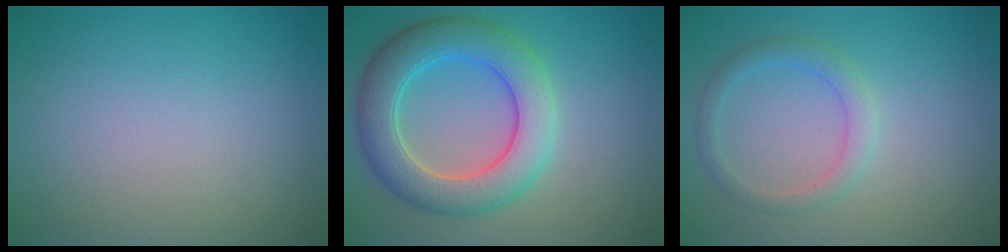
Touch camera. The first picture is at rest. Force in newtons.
{"total": 6.8, "press": 6.8, "slide": 0.2}
{"total": 2.1, "press": 2.1, "slide": 0.2}